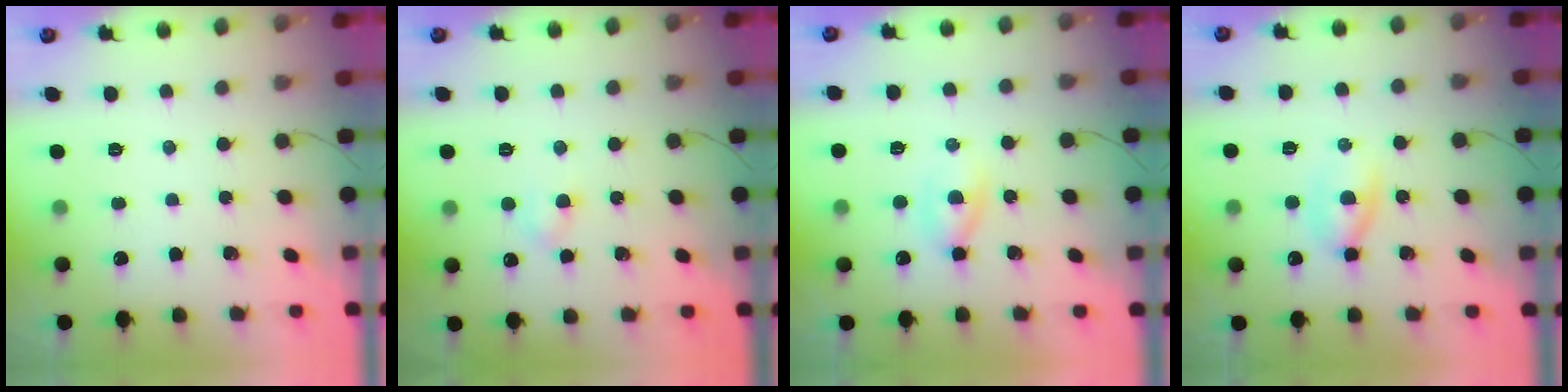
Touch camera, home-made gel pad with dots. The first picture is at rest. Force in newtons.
{"total": 3.0, "press": 2.8, "slide": 1.0}
{"total": 2.7, "press": 2.5, "slide": 1.1}
{"total": 3.3, "press": 3.2, "slide": 0.9}